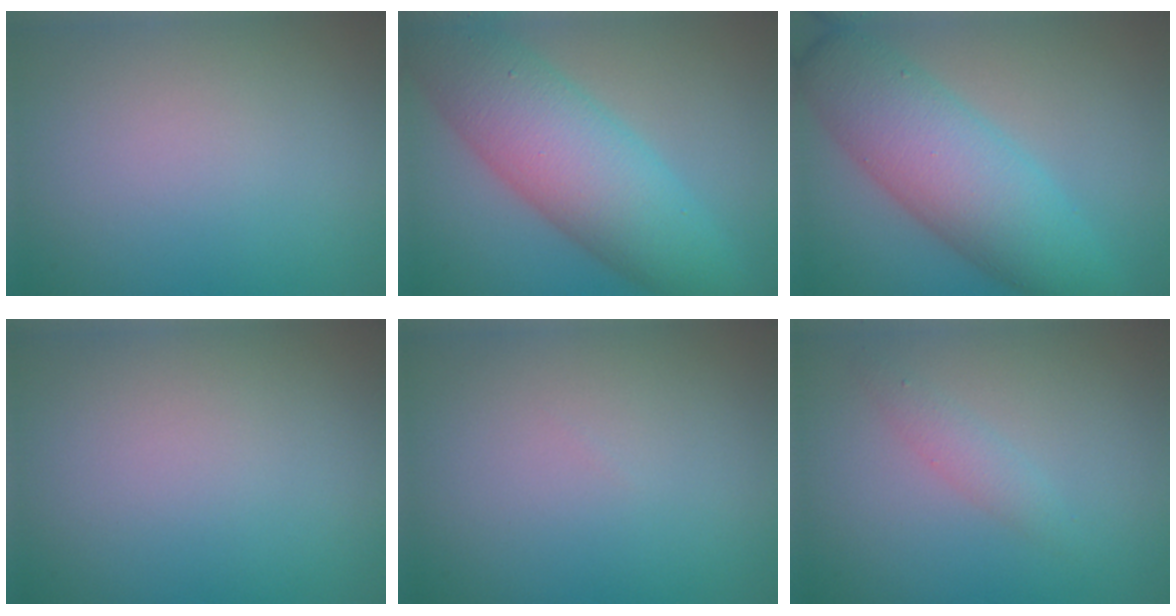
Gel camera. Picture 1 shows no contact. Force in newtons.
{"total": 9.6, "press": 9.6, "slide": 0.1}
{"total": 8.5, "press": 8.5, "slide": 0.1}
{"total": 0.0}
{"total": 0.0}
{"total": 1.5, "press": 1.5, "slide": 0.0}